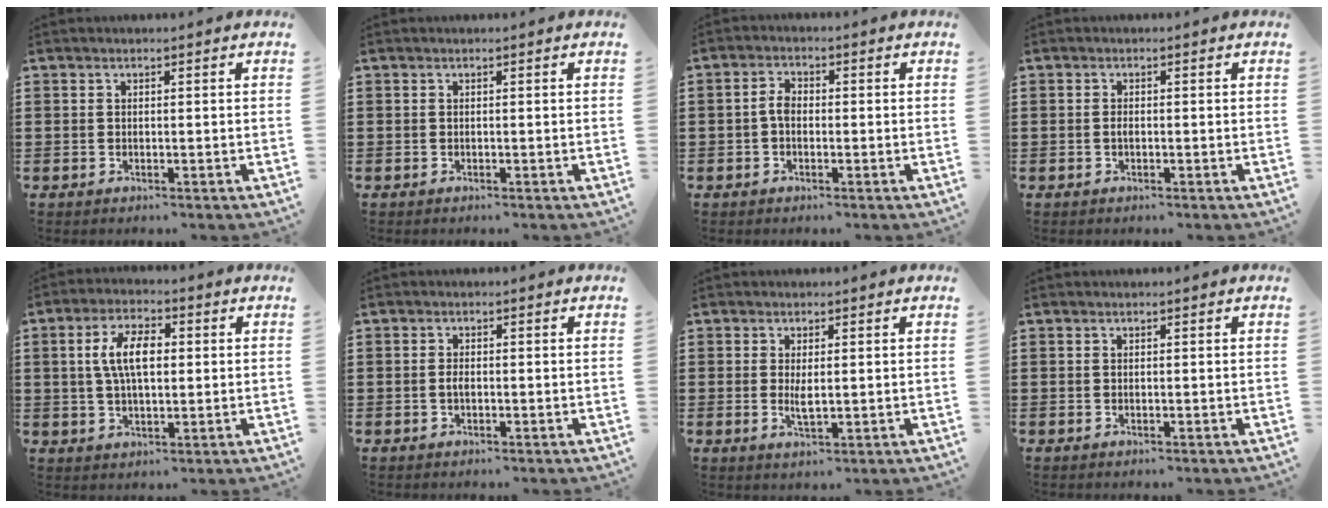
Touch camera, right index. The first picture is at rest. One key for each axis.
{"total": 0.0}
{"total": 2.7, "fx": -0.5, "fy": 1.6, "fz": 2.1, "tx": -0.049, "ty": 0.002, "tz": -0.012}
{"total": 0.7, "fx": -0.2, "fy": 0.4, "fz": 0.6, "tx": -0.014, "ty": -0.005, "tz": -0.002}
{"total": 7.0, "fx": 0.9, "fy": 3.3, "fz": 6.2, "tx": -0.132, "ty": 0.011, "tz": 0.011}
{"total": 1.1, "fx": -0.3, "fy": 0.5, "fz": 1.0, "tx": -0.022, "ty": -0.003, "tz": -0.004}
{"total": 2.8, "fx": 0.1, "fy": 0.7, "fz": 2.8, "tx": -0.053, "ty": -0.005, "tz": 0.003}
{"total": 0.0}